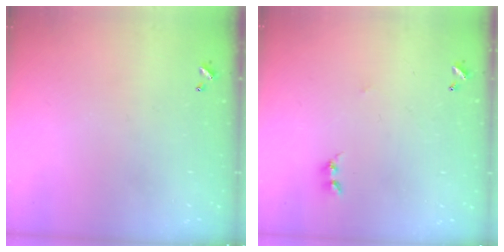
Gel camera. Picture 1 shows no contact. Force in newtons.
{"total": 2.8, "press": 2.7, "slide": 0.4}